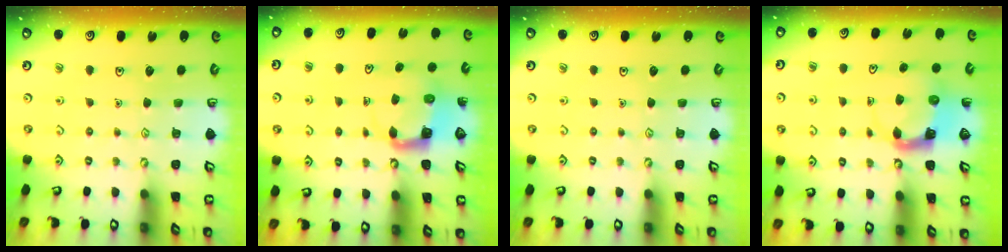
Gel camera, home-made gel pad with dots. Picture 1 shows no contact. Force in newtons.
{"total": 4.0, "press": 3.9, "slide": 0.4}
{"total": 0.0}
{"total": 3.8, "press": 3.8, "slide": 0.6}